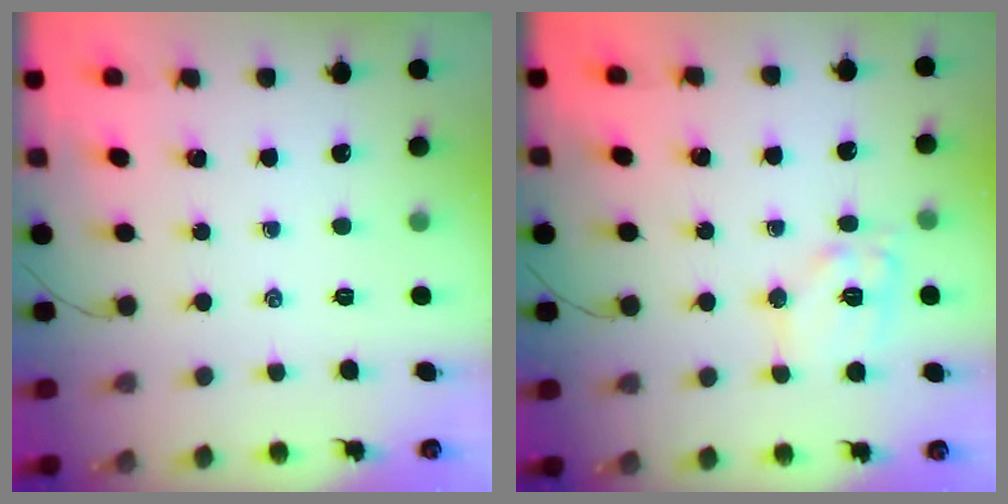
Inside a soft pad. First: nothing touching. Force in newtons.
{"total": 10.6, "press": 10.6, "slide": 0.7}